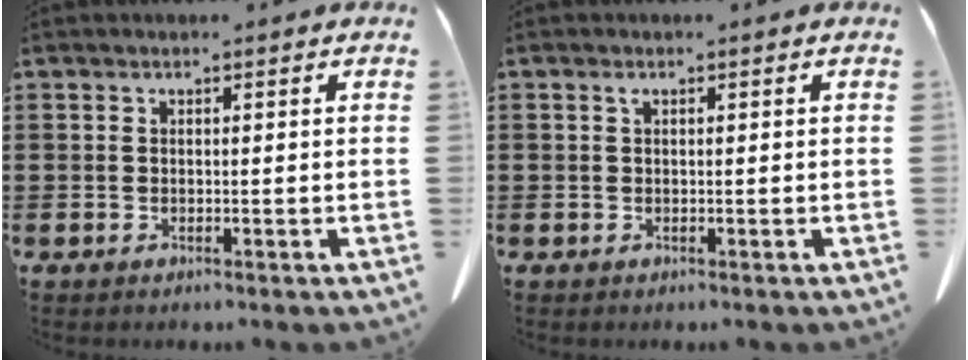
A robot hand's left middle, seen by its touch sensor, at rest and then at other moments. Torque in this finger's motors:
{"motor_torque": [0.60, 0.75, 0.02, 0.00]}